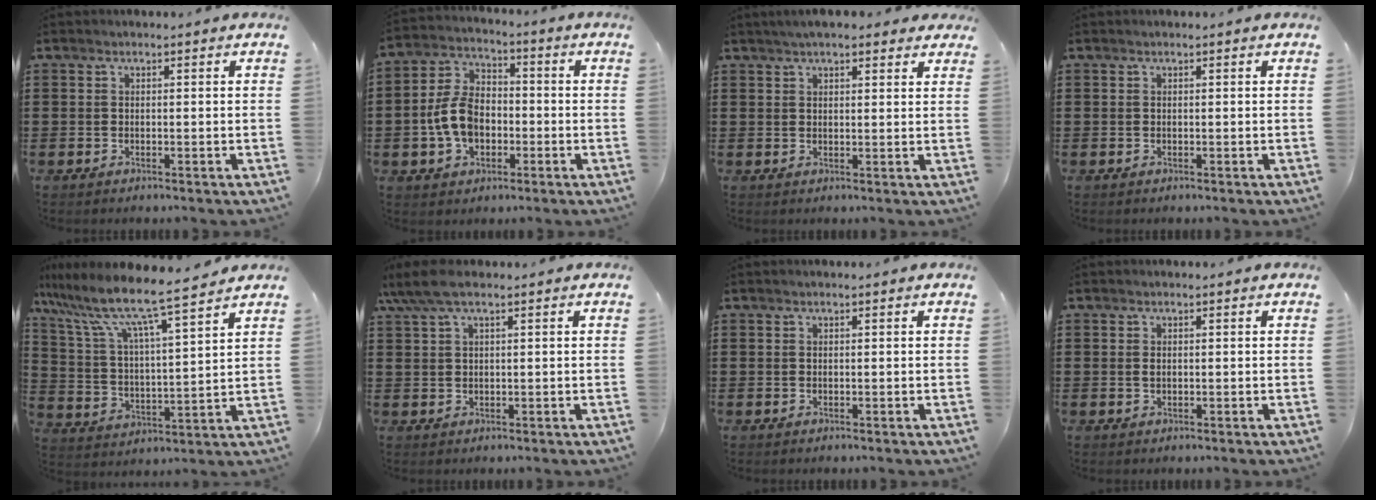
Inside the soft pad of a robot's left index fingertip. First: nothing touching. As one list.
[{"total": 8.7, "force": [-1.7, 6.0, 6.1], "torque": [-0.152, 0.008, -0.037]}, {"total": 3.8, "force": [3.1, 1.0, 1.9], "torque": [-0.045, 0.005, 0.056]}, {"total": 0.0}, {"total": 9.0, "force": [7.8, 0.1, 4.5], "torque": [-0.119, -0.051, 0.128]}, {"total": 4.9, "force": [2.7, 1.2, 3.8], "torque": [-0.093, 0.002, 0.047]}, {"total": 0.0}, {"total": 0.7, "force": [0.1, 0.4, 0.6], "torque": [-0.014, -0.001, 0.002]}]